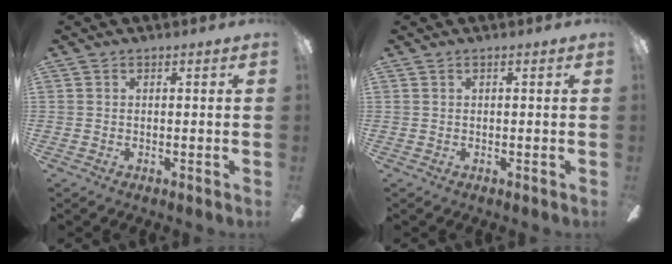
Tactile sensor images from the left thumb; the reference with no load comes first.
{"total": 0.0}